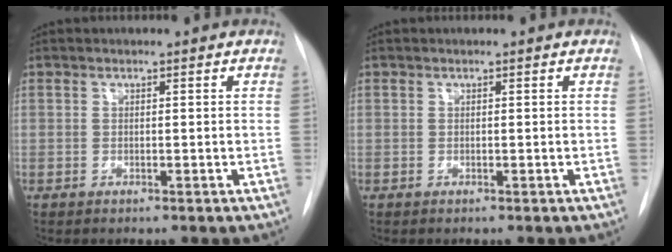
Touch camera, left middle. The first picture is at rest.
{"total": 0.0}